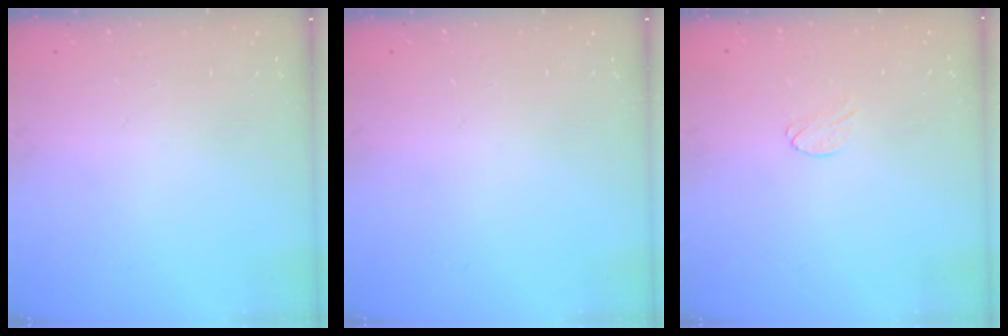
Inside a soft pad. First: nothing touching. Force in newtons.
{"total": 0.0}
{"total": 4.7, "press": 4.6, "slide": 0.4}